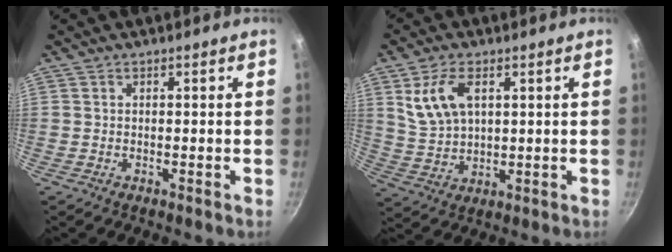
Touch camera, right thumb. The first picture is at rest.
{"total": 9.1, "force": [3.6, 5.1, 6.7], "torque": [-0.128, -0.009, 0.078]}